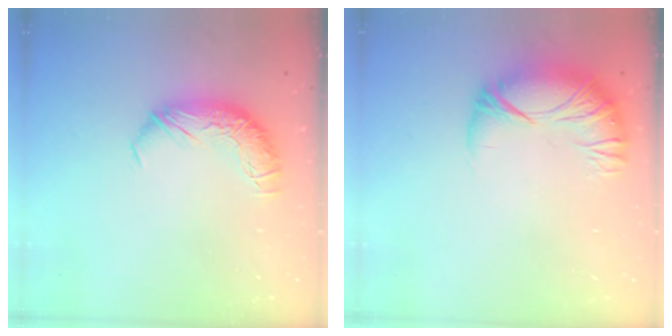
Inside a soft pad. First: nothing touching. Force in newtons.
{"total": 3.3, "press": 1.9, "slide": 2.7}